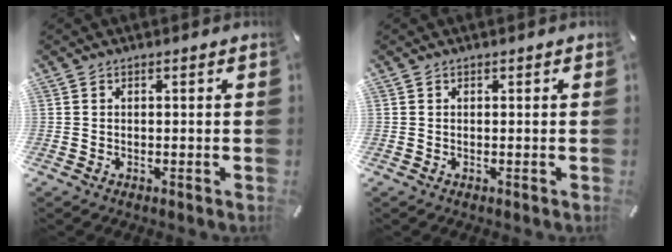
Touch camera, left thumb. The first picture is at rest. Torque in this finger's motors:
{"motor_torque": [0.00, 0.00, 0.00, 0.00, 0.00]}